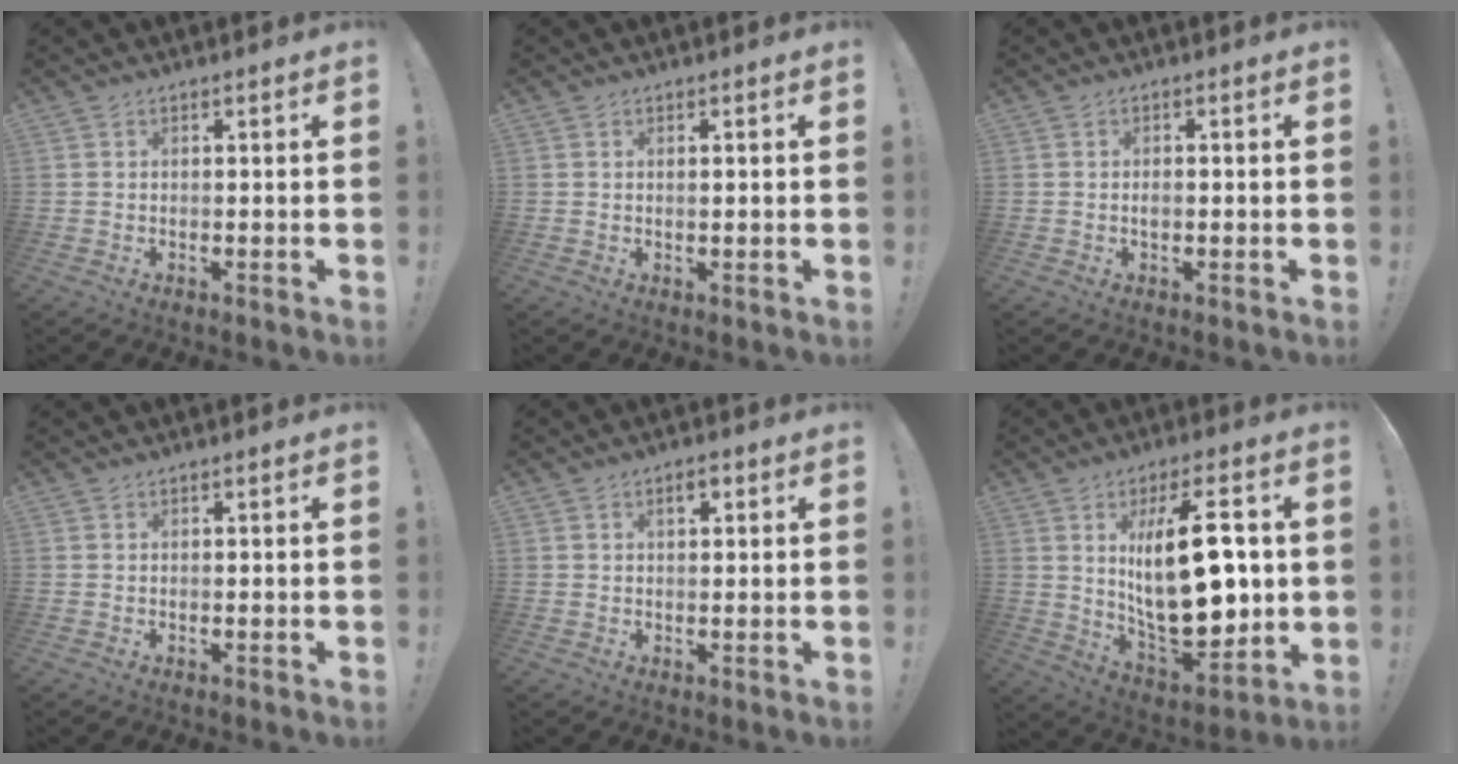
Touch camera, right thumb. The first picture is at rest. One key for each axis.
{"total": 0.8, "fx": 0.3, "fy": -0.1, "fz": 0.7, "tx": -0.001, "ty": -0.005, "tz": 0.001}
{"total": 1.4, "fx": -0.7, "fy": 0.8, "fz": 0.9, "tx": -0.016, "ty": 0.003, "tz": -0.014}
{"total": 0.0}
{"total": 2.7, "fx": 1.2, "fy": 1.2, "fz": 2.2, "tx": -0.024, "ty": -0.003, "tz": 0.015}
{"total": 24.0, "fx": 3.5, "fy": 10.0, "fz": 21.6, "tx": -0.359, "ty": -0.024, "tz": 0.056}